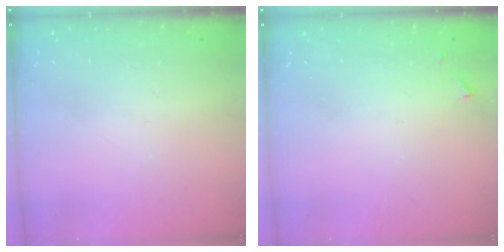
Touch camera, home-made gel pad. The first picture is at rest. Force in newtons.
{"total": 5.1, "press": 5.1, "slide": 0.5}